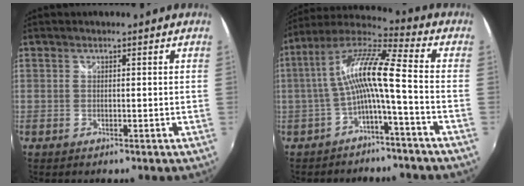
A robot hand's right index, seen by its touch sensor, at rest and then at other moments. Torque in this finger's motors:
{"motor_torque": [1.19, -0.65, 0.85, 0.21]}